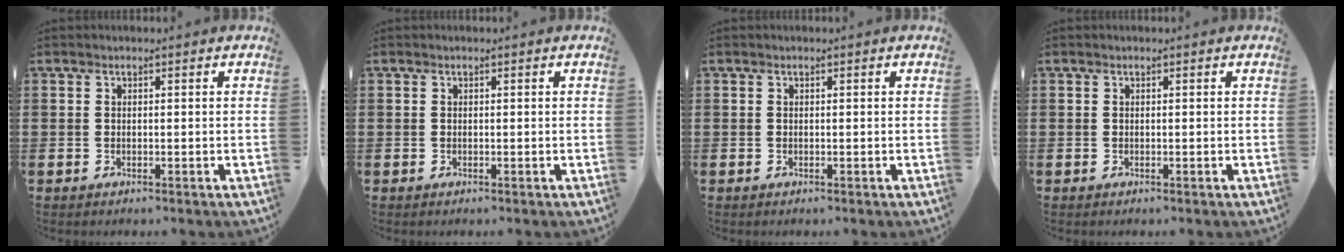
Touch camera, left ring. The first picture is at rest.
{"total": 0.0}
{"total": 0.0}
{"total": 0.0}